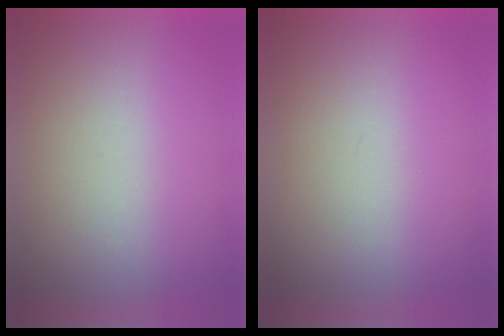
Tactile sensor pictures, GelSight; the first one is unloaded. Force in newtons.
{"total": 0.0}